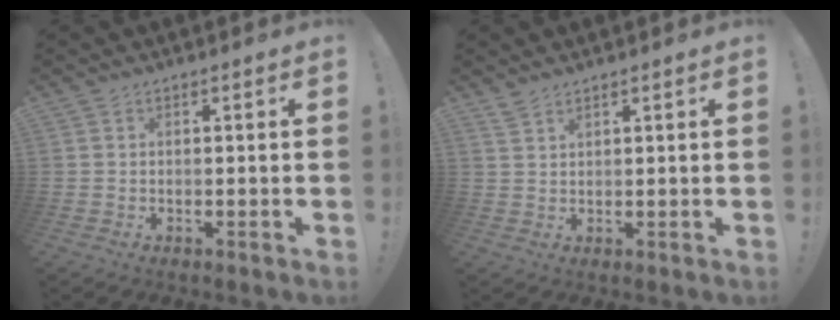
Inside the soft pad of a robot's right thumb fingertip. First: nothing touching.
{"total": 1.9, "force": [1.8, 0.5, 0.6], "torque": [-0.005, -0.013, 0.032]}